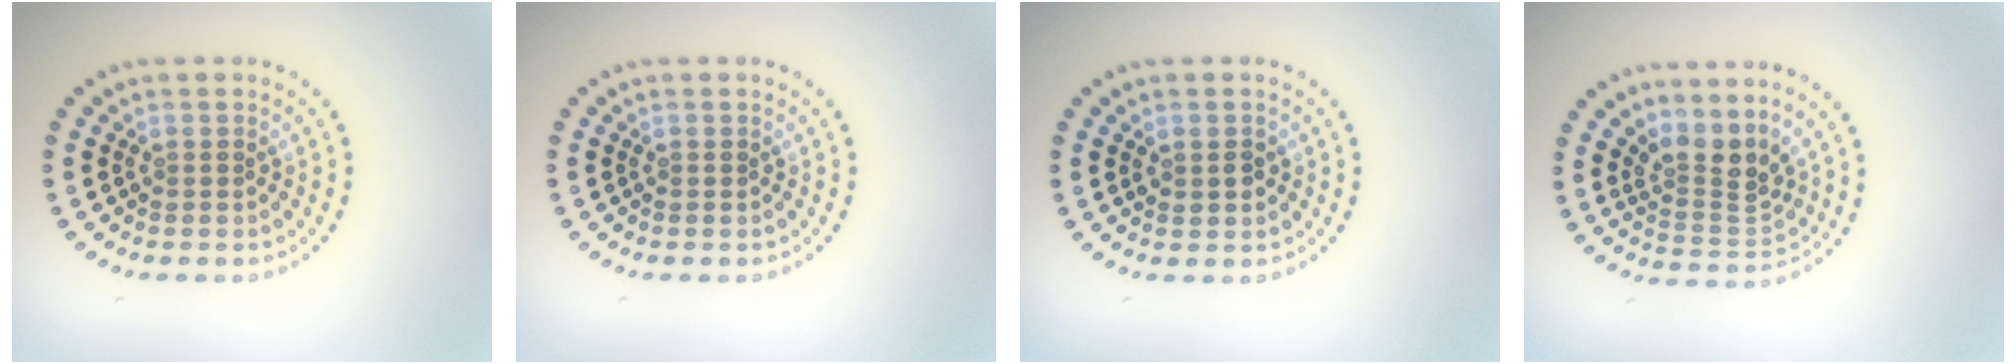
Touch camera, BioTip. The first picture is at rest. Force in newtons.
{"total": 0.0}
{"total": 1.4, "press": 1.3, "slide": 0.3}
{"total": 3.4, "press": 2.3, "slide": 2.5}